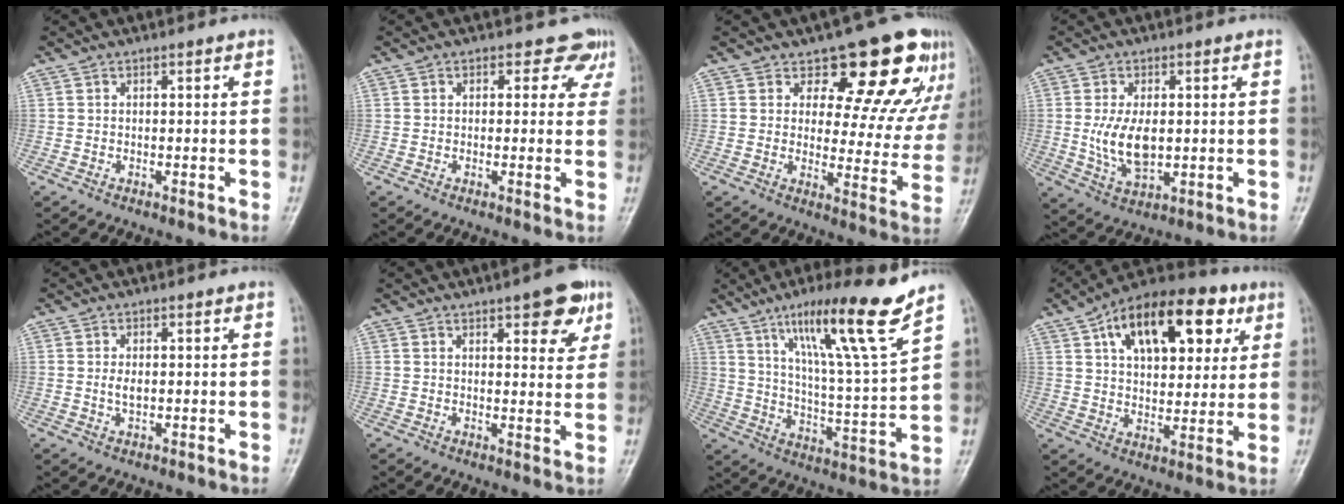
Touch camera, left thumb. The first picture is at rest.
{"total": 4.0, "force": [2.5, 2.9, 1.2], "torque": [0.023, -0.010, 0.015]}
{"total": 16.5, "force": [10.7, 8.1, 9.6], "torque": [-0.052, -0.061, 0.125]}
{"total": 8.6, "force": [0.1, 4.7, 7.2], "torque": [-0.133, -0.009, 0.010]}
{"total": 2.2, "force": [0.1, 1.2, 1.8], "torque": [-0.036, -0.002, 0.001]}
{"total": 8.1, "force": [4.4, 2.9, 6.1], "torque": [-0.054, -0.018, 0.053]}
{"total": 18.5, "force": [12.2, 0.5, 13.9], "torque": [-0.209, -0.066, 0.199]}
{"total": 21.2, "force": [8.8, 11.5, 15.5], "torque": [-0.198, -0.002, 0.134]}